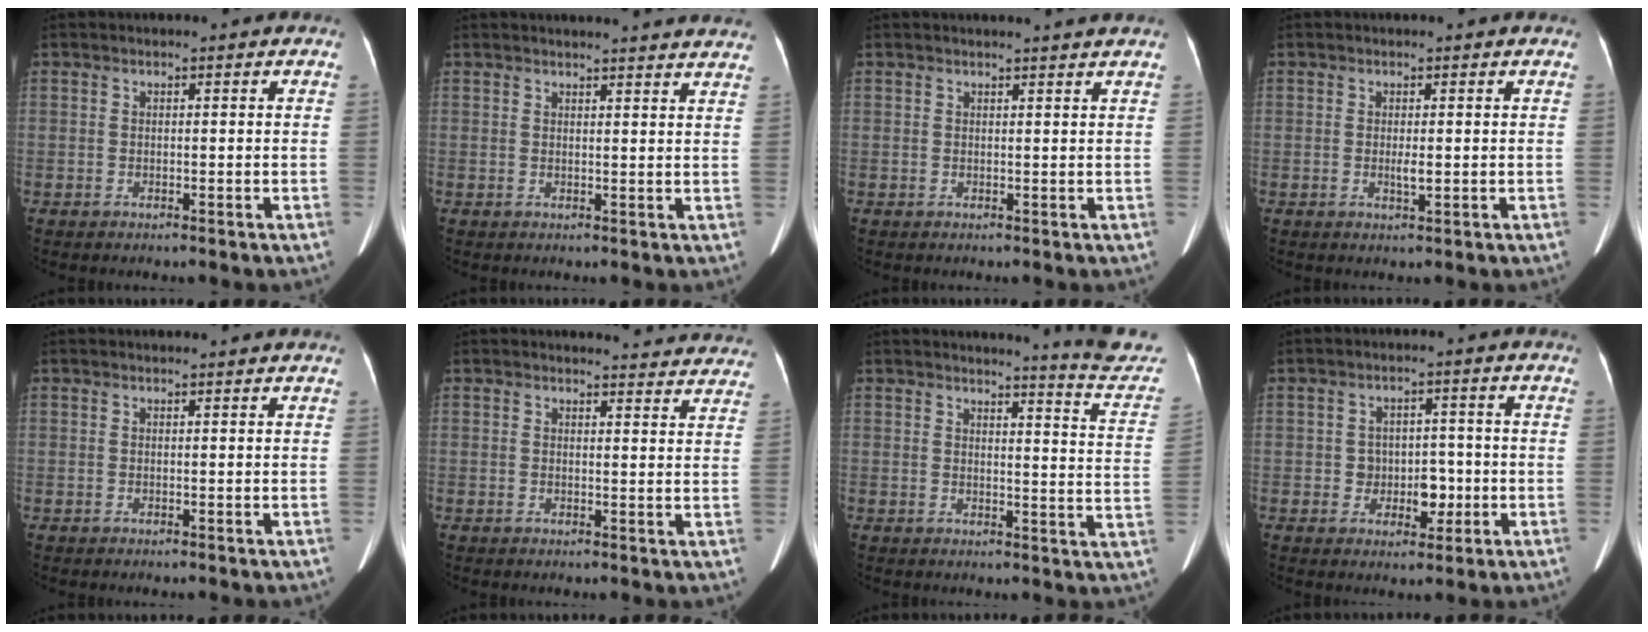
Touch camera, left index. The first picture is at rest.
{"total": 14.7, "force": [14.1, 0.7, 4.1], "torque": [-0.039, -0.020, 0.150]}
{"total": 3.1, "force": [2.9, -0.5, 1.0], "torque": [-0.016, 0.002, 0.031]}
{"total": 1.4, "force": [-0.2, 0.2, 1.3], "torque": [-0.024, -0.004, -0.001]}
{"total": 2.3, "force": [2.2, -0.1, 0.6], "torque": [-0.009, 0.013, 0.026]}
{"total": 11.3, "force": [11.0, 1.8, 1.3], "torque": [0.014, -0.039, 0.096]}
{"total": 11.7, "force": [11.5, -1.0, 1.5], "torque": [-0.011, -0.097, 0.112]}
{"total": 4.8, "force": [-1.2, 3.5, 3.0], "torque": [-0.040, 0.009, -0.010]}